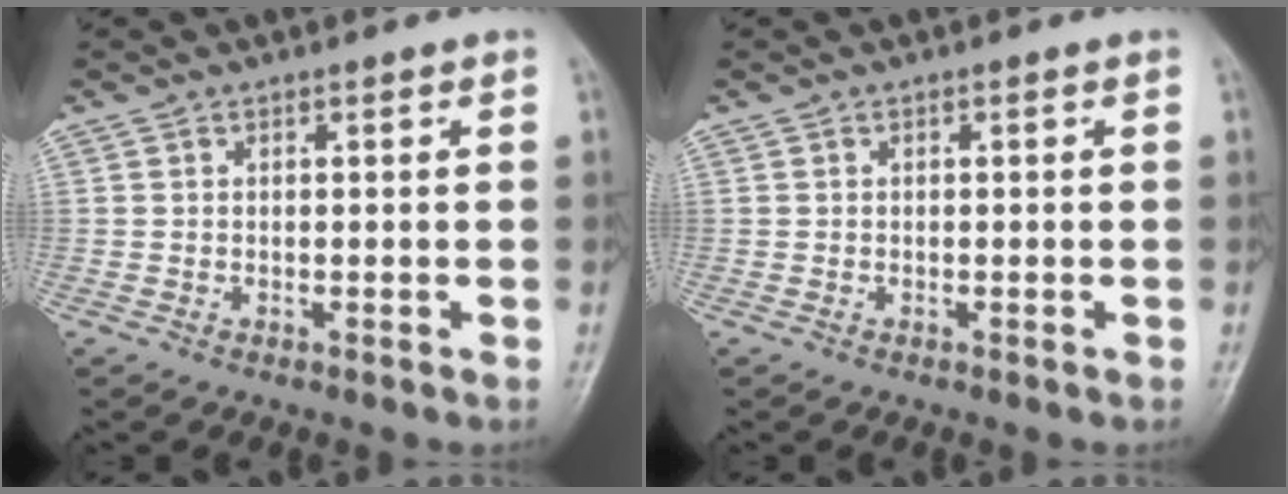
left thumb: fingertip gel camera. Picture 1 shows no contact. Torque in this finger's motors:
{"motor_torque": [0.00, 0.00, 0.00, 0.00, 0.00]}